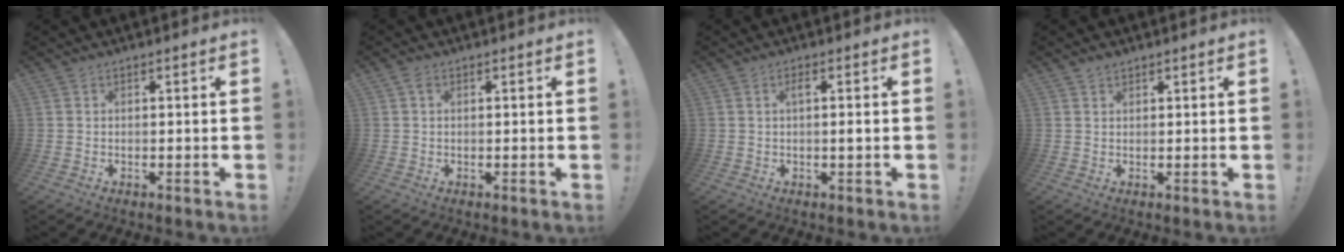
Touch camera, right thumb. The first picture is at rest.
{"total": 1.2, "force": [0.4, 0.7, 0.9], "torque": [-0.014, 0.001, 0.005]}
{"total": 1.9, "force": [0.0, 0.1, 1.9], "torque": [-0.029, 0.001, -0.005]}
{"total": 1.4, "force": [1.2, 0.6, 0.4], "torque": [-0.003, -0.006, 0.023]}